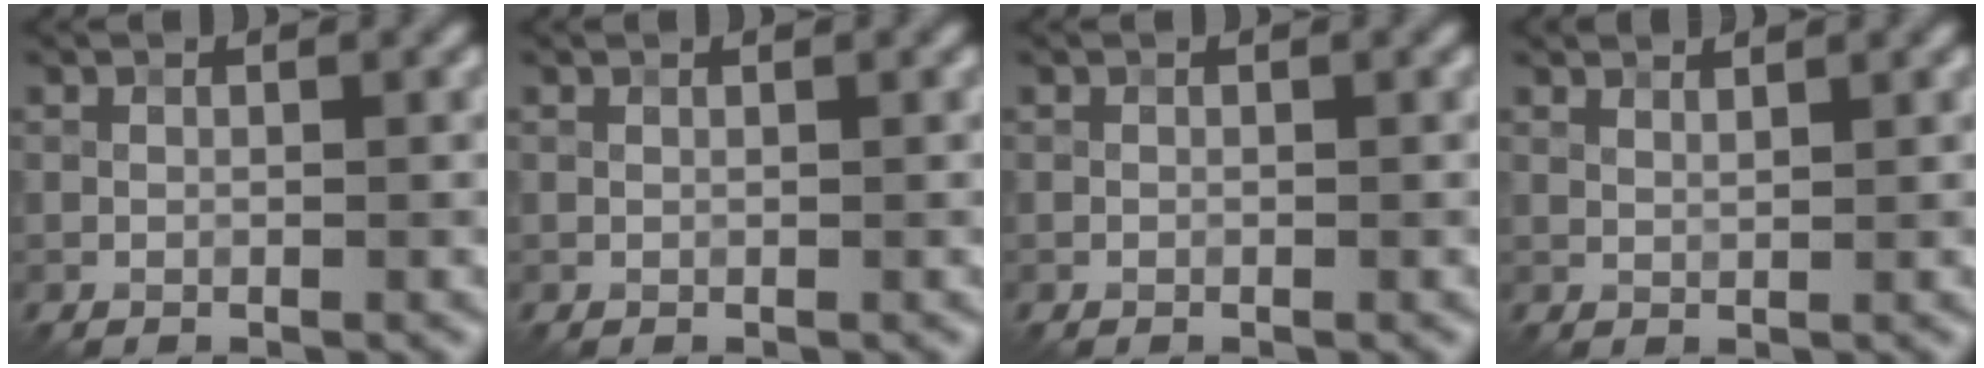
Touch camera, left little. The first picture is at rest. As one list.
[{"total": 0.0}, {"total": 0.0}, {"total": 1.7, "force": [1.5, 0.4, 0.8], "torque": [-0.011, 0.000, 0.018]}]